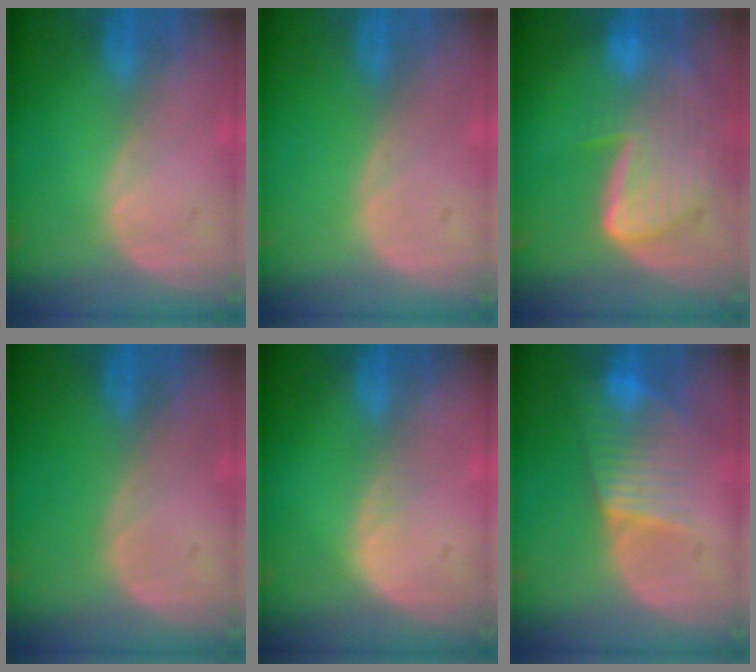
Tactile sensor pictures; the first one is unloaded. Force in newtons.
{"total": 0.0}
{"total": 9.2, "press": 8.0, "slide": 4.5}
{"total": 0.0}
{"total": 1.3, "press": 1.3, "slide": 0.1}
{"total": 7.5, "press": 7.0, "slide": 2.5}